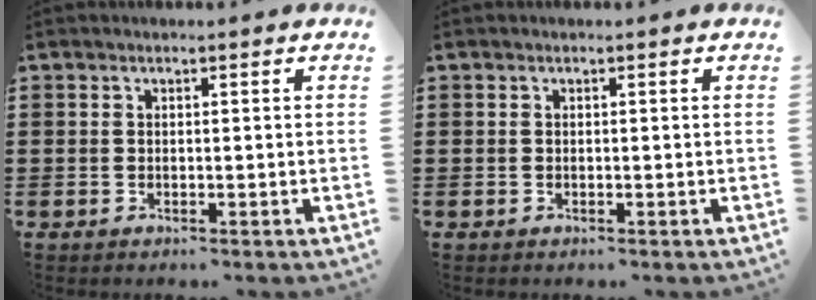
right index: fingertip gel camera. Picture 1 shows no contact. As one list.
[{"total": 0.0}]